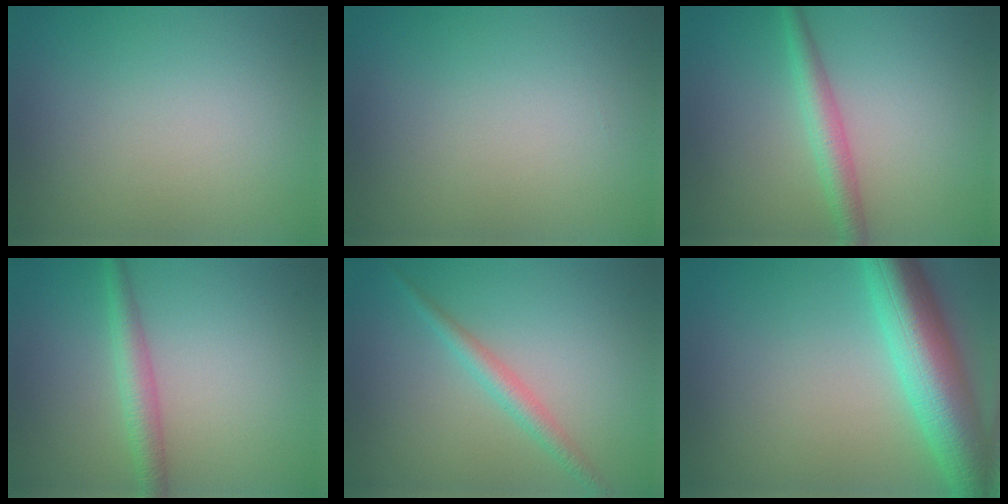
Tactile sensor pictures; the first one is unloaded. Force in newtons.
{"total": 0.0}
{"total": 2.6, "press": 2.6, "slide": 0.1}
{"total": 2.5, "press": 2.5, "slide": 0.1}
{"total": 2.0, "press": 2.0, "slide": 0.1}
{"total": 9.0, "press": 9.0, "slide": 0.2}